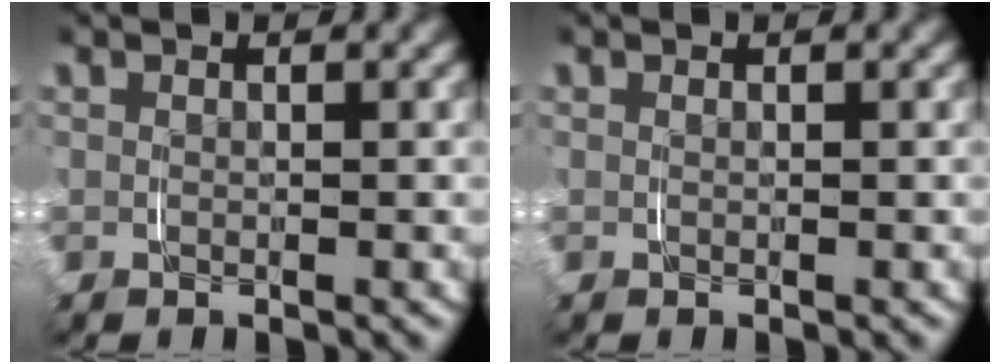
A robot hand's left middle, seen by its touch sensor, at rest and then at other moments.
{"total": 0.0}